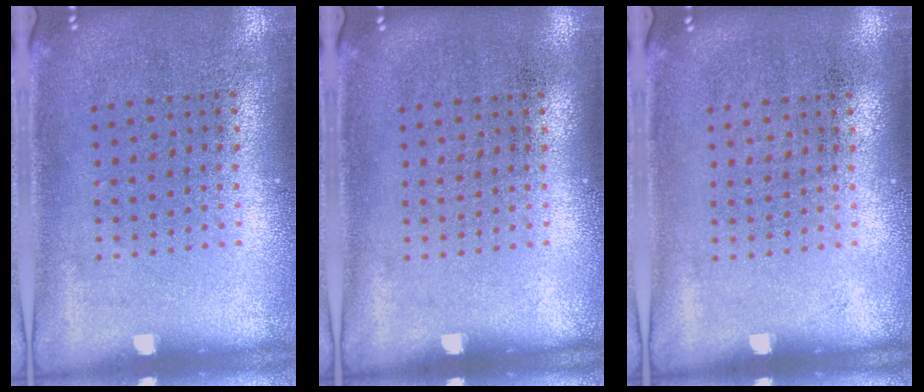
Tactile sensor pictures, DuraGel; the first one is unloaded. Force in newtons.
{"total": 0.0}
{"total": 0.0}